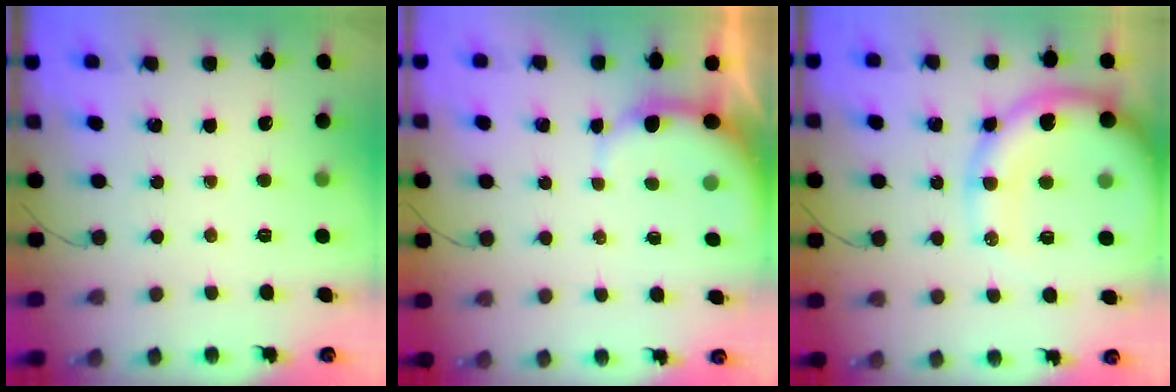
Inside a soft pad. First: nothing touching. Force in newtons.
{"total": 4.8, "press": 4.7, "slide": 0.8}
{"total": 17.3, "press": 17.0, "slide": 3.6}